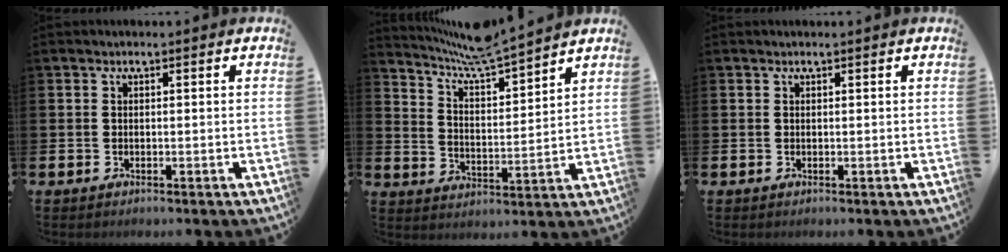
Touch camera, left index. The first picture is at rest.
{"total": 6.9, "force": [6.7, -0.3, 1.8], "torque": [-0.063, -0.046, 0.118]}
{"total": 0.0}